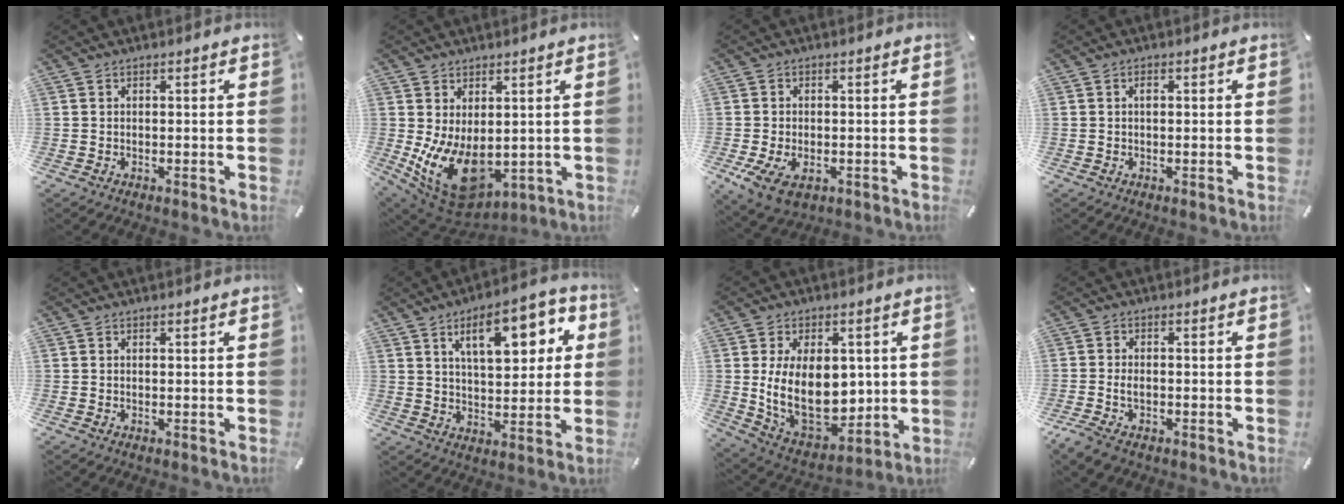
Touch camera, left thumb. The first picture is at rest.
{"total": 13.3, "force": [-0.9, 9.0, 9.8], "torque": [-0.169, -0.015, -0.003]}
{"total": 5.9, "force": [-1.8, 4.1, 3.9], "torque": [-0.089, 0.003, -0.030]}
{"total": 0.9, "force": [0.2, 0.5, 0.8], "torque": [-0.018, 0.002, 0.002]}
{"total": 0.0}
{"total": 14.6, "force": [6.6, 6.7, 11.3], "torque": [-0.155, -0.020, 0.105]}
{"total": 19.9, "force": [1.5, 13.3, 14.7], "torque": [-0.262, -0.024, 0.040]}
{"total": 3.6, "force": [-1.4, 2.2, 2.5], "torque": [-0.057, 0.004, -0.027]}